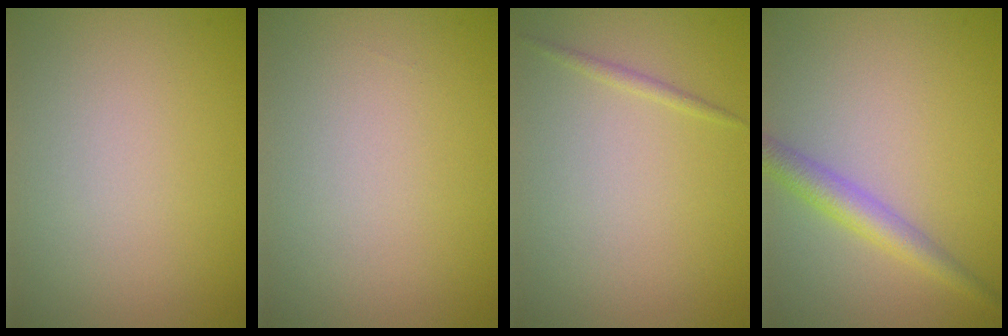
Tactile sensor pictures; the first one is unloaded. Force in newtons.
{"total": 0.0}
{"total": 0.7, "press": 0.7, "slide": 0.0}
{"total": 2.9, "press": 2.9, "slide": 0.1}